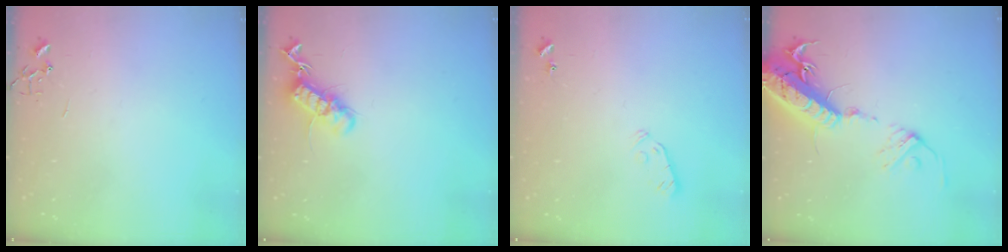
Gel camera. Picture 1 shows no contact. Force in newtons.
{"total": 13.8, "press": 13.7, "slide": 1.3}
{"total": 3.8, "press": 3.7, "slide": 0.9}
{"total": 20.6, "press": 20.2, "slide": 4.3}